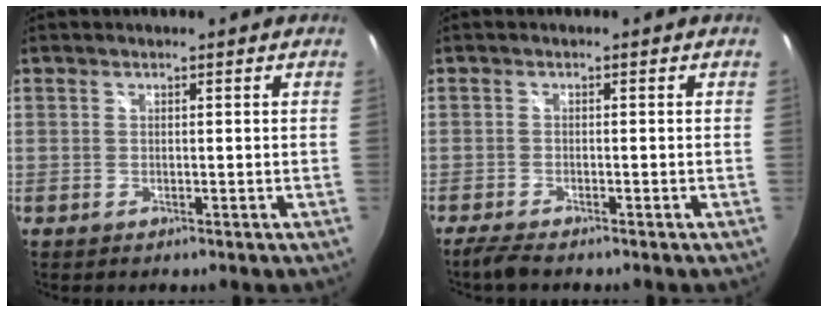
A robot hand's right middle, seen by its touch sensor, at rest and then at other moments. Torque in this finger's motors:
{"motor_torque": [0.33, -0.42, 0.10, 0.03]}